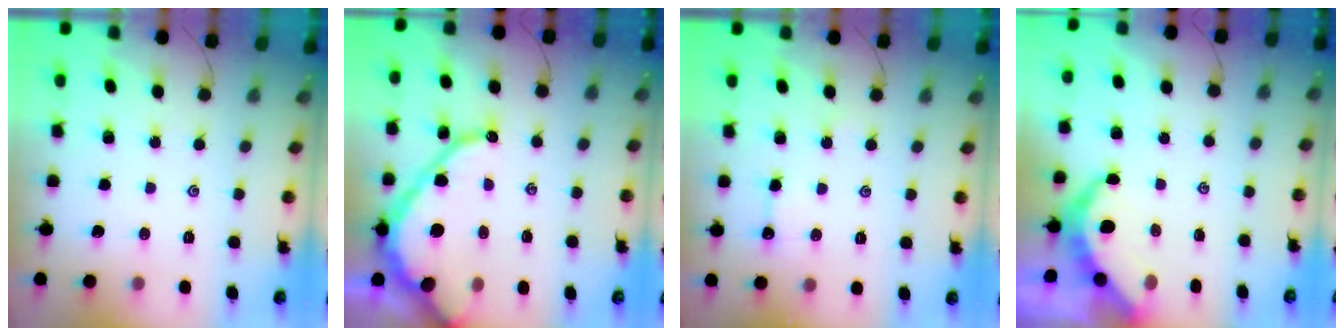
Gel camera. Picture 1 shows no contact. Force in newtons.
{"total": 15.3, "press": 15.3, "slide": 1.2}
{"total": 3.0, "press": 3.0, "slide": 0.4}
{"total": 5.3, "press": 5.3, "slide": 0.1}